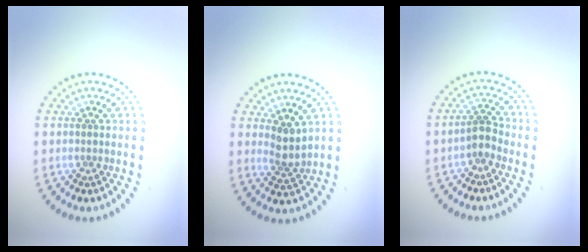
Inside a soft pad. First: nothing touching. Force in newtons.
{"total": 2.3, "press": 1.9, "slide": 1.4}
{"total": 1.9, "press": 1.5, "slide": 1.1}